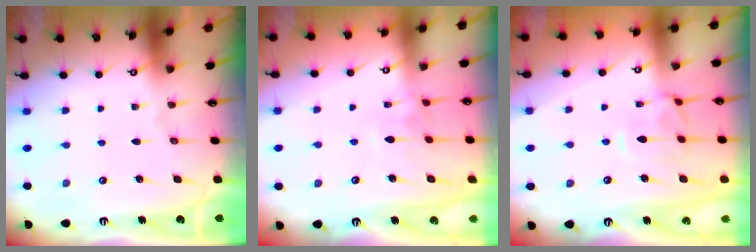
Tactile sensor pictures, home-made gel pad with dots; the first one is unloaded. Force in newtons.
{"total": 2.4, "press": 2.3, "slide": 0.7}
{"total": 1.6, "press": 1.4, "slide": 0.8}